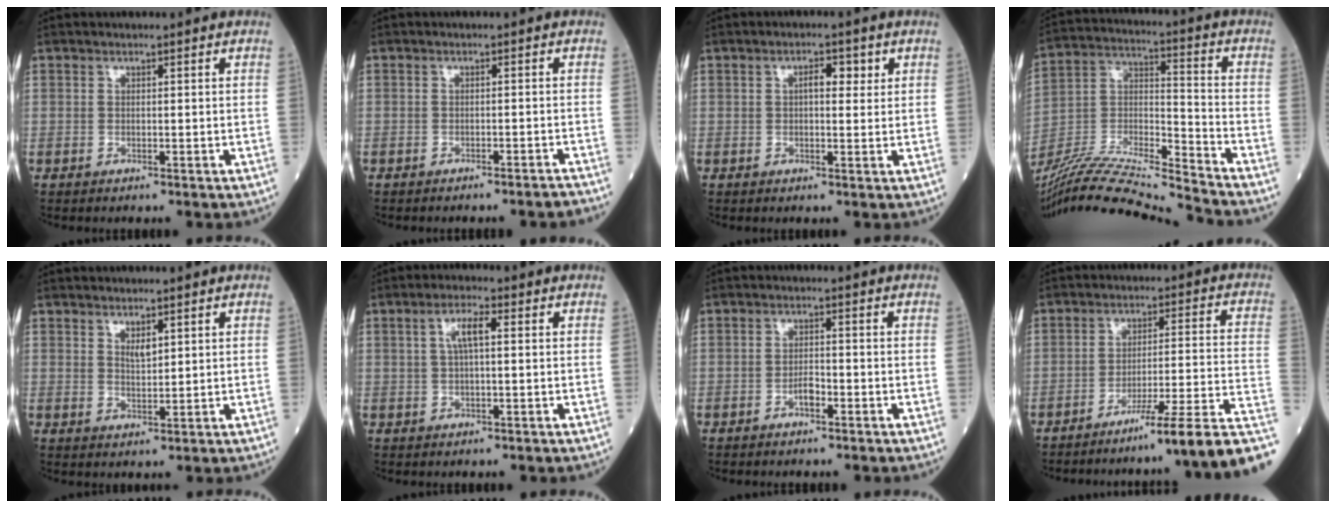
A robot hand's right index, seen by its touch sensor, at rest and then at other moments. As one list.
[{"total": 2.9, "force": [-2.8, 0.0, 0.7], "torque": [-0.008, 0.005, -0.035]}, {"total": 2.9, "force": [0.9, 1.3, 2.4], "torque": [-0.037, 0.008, 0.012]}, {"total": 20.8, "force": [-19.5, -0.9, 7.2], "torque": [-0.151, -0.007, -0.344]}, {"total": 2.4, "force": [1.4, 0.8, 1.8], "torque": [-0.035, -0.003, 0.029]}, {"total": 3.9, "force": [1.0, 0.9, 3.7], "torque": [-0.073, 0.012, 0.019]}, {"total": 2.0, "force": [-1.1, 0.7, 1.6], "torque": [-0.025, 0.004, -0.019]}, {"total": 16.4, "force": [-12.5, -2.0, 10.4], "torque": [-0.090, 0.013, -0.185]}]